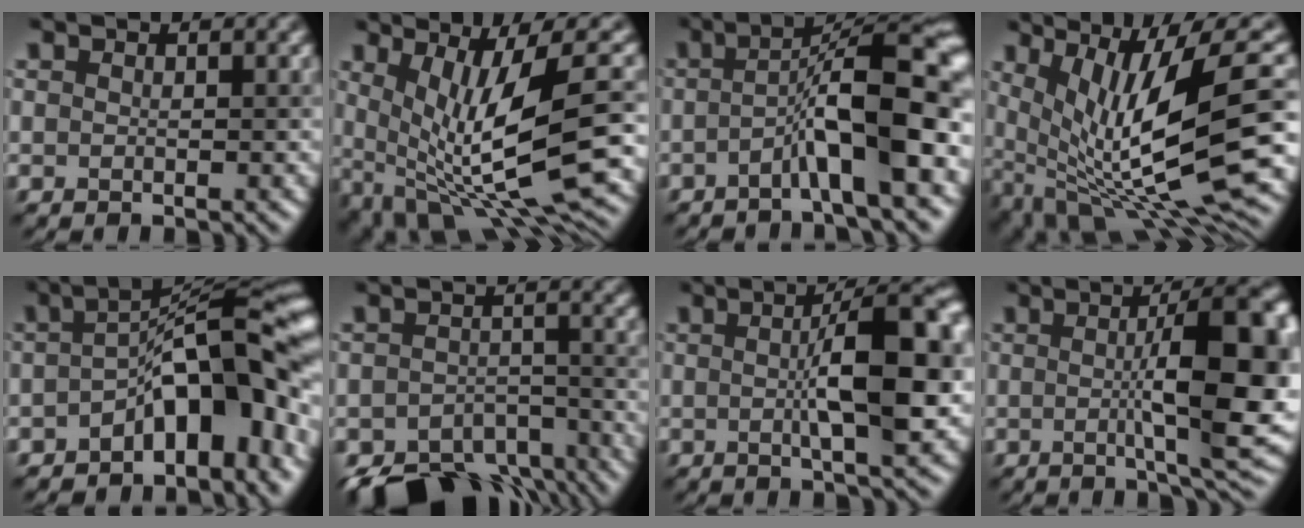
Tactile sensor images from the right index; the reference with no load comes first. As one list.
[{"total": 12.6, "force": [0.4, 4.6, 11.8], "torque": [-0.201, -0.028, 0.033]}, {"total": 8.3, "force": [-2.1, 1.4, 7.9], "torque": [-0.114, 0.022, -0.043]}, {"total": 14.3, "force": [1.8, 5.2, 13.2], "torque": [-0.228, -0.012, 0.058]}, {"total": 10.1, "force": [-2.9, 4.1, 8.8], "torque": [-0.107, 0.016, -0.056]}, {"total": 10.4, "force": [-8.3, 4.7, 4.1], "torque": [-0.057, -0.022, -0.115]}, {"total": 8.8, "force": [0.3, 2.1, 8.5], "torque": [-0.116, 0.006, 0.001]}, {"total": 11.5, "force": [0.3, 2.7, 11.2], "torque": [-0.146, 0.001, 0.005]}]